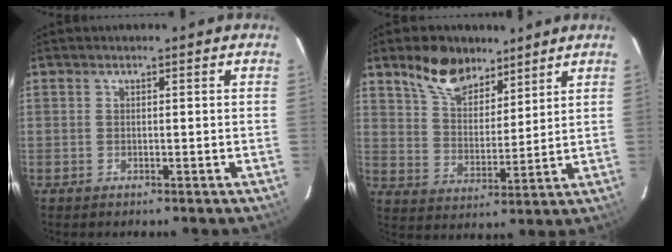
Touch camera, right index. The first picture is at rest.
{"total": 11.0, "force": [7.9, 5.6, 5.2], "torque": [-0.094, 0.018, 0.146]}